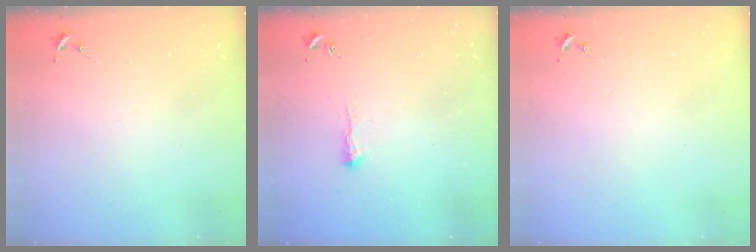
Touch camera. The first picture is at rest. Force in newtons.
{"total": 5.2, "press": 5.1, "slide": 0.7}
{"total": 0.0}